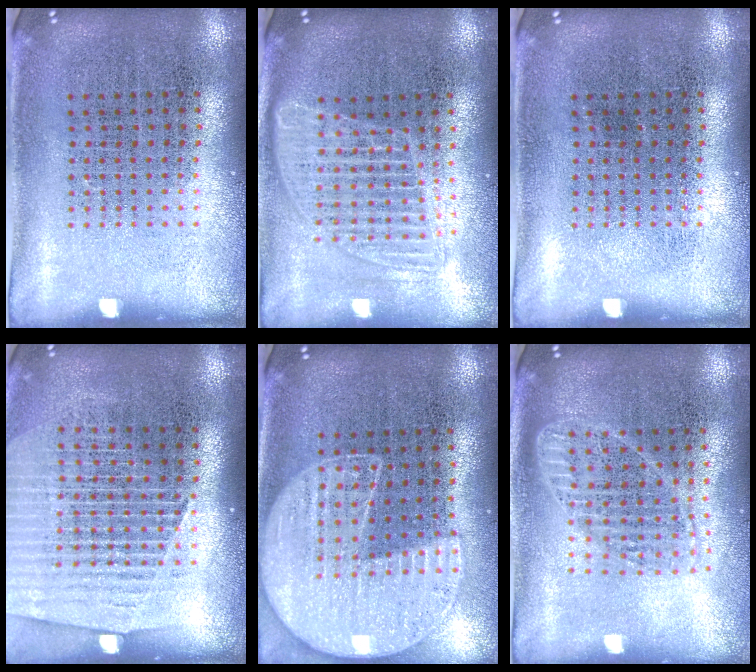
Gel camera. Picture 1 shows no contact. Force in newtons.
{"total": 1.7, "press": 1.5, "slide": 0.8}
{"total": 0.0}
{"total": 1.4, "press": 1.3, "slide": 0.5}
{"total": 1.5, "press": 1.4, "slide": 0.4}
{"total": 1.8, "press": 1.6, "slide": 0.9}